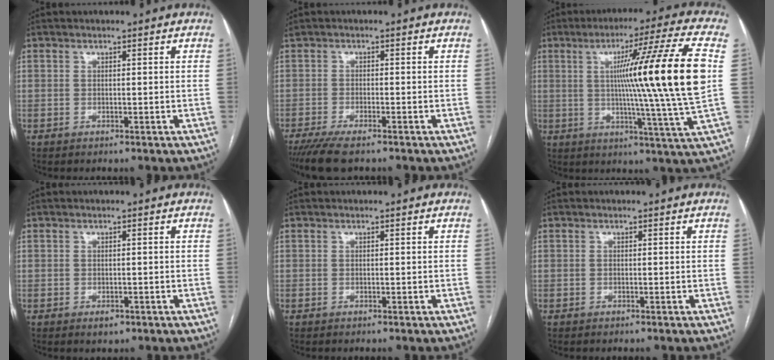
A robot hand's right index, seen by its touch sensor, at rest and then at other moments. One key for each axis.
{"total": 6.6, "fx": -5.3, "fy": 1.1, "fz": 3.8, "tx": -0.059, "ty": -0.015, "tz": -0.087}
{"total": 20.0, "fx": 2.5, "fy": -3.0, "fz": 19.6, "tx": -0.287, "ty": -0.009, "tz": 0.023}
{"total": 1.5, "fx": -0.8, "fy": 0.9, "fz": 0.8, "tx": -0.008, "ty": 0.002, "tz": -0.005}
{"total": 0.0}
{"total": 0.0}